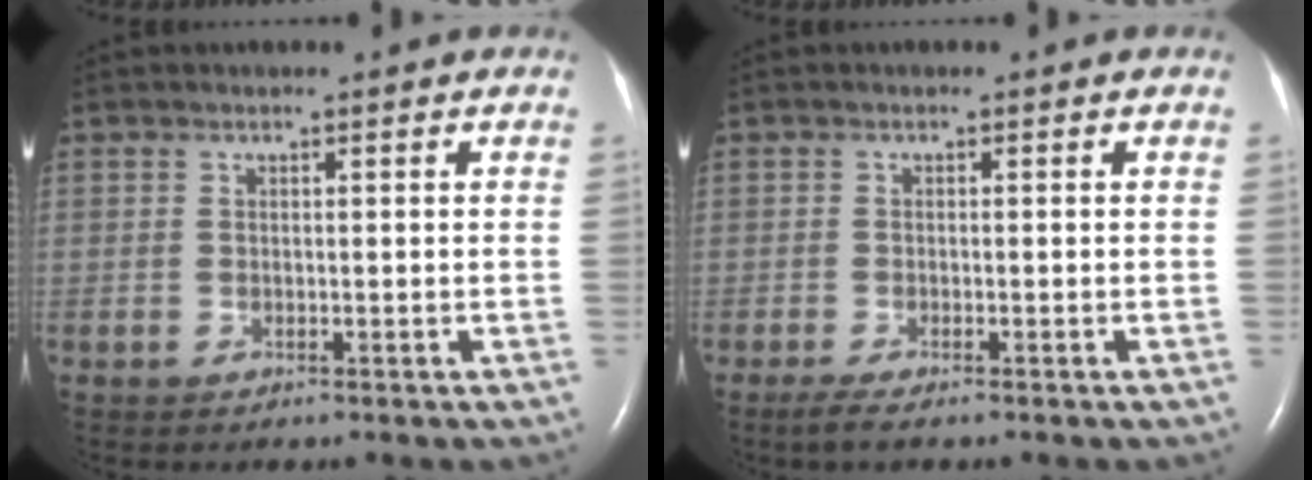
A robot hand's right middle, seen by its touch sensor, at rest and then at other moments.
{"total": 2.0, "force": [-1.4, 0.2, 1.4], "torque": [-0.036, -0.008, -0.028]}